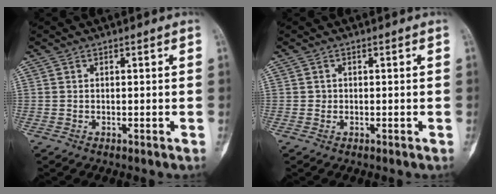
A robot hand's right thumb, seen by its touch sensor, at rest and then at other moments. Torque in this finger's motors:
{"motor_torque": [0.08, 0.08, 0.57, -0.02, 0.03]}